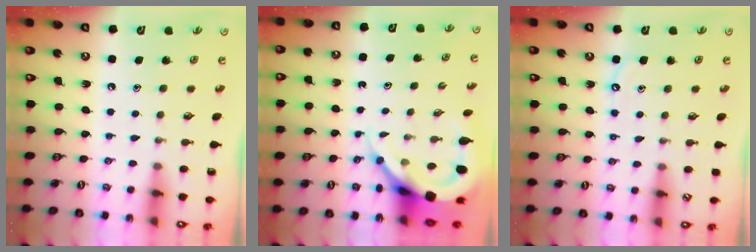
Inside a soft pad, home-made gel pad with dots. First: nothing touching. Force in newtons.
{"total": 8.8, "press": 8.8, "slide": 0.8}
{"total": 4.5, "press": 4.4, "slide": 0.6}